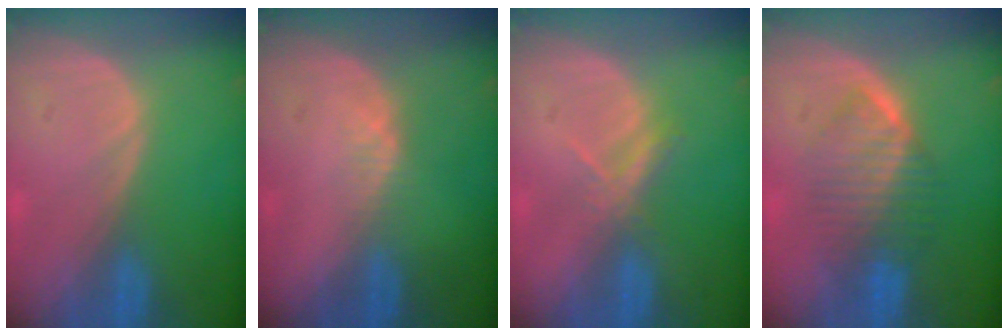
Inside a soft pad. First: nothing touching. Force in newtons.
{"total": 1.4, "press": 1.2, "slide": 0.7}
{"total": 2.6, "press": 2.5, "slide": 0.9}
{"total": 6.6, "press": 6.5, "slide": 1.0}